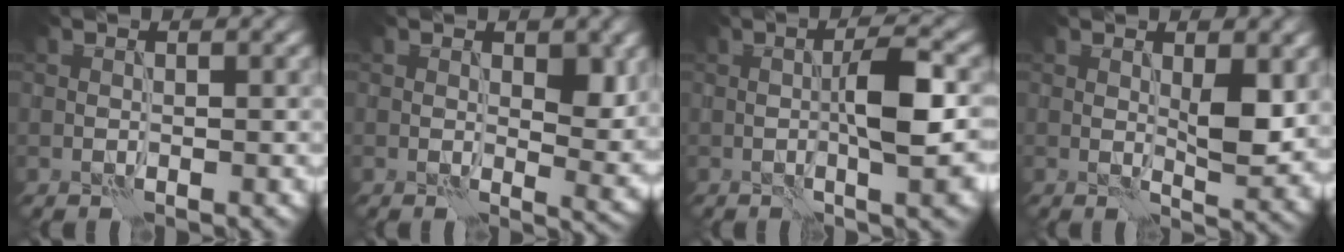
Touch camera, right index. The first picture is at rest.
{"total": 3.4, "force": [0.9, 1.7, 2.8], "torque": [-0.035, -0.009, 0.016]}
{"total": 6.0, "force": [-0.4, 1.1, 5.8], "torque": [-0.099, 0.007, -0.007]}
{"total": 3.6, "force": [0.6, 1.1, 3.3], "torque": [-0.054, -0.007, 0.014]}